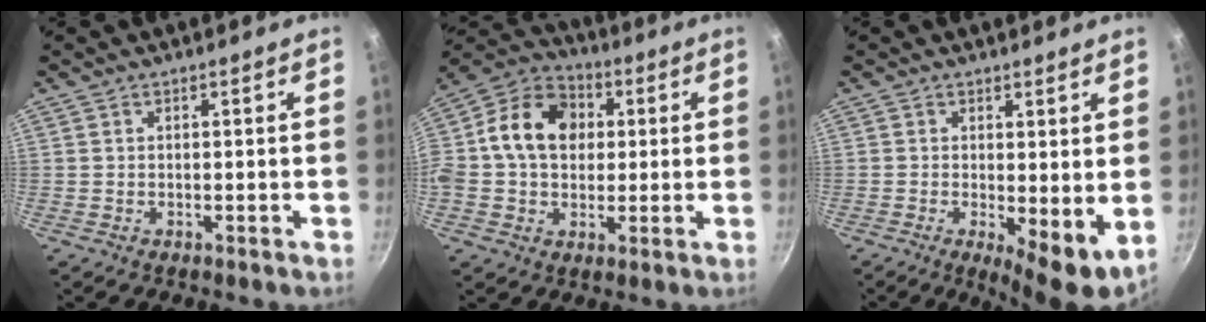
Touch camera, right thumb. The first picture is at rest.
{"total": 16.4, "force": [2.2, 12.7, 10.2], "torque": [-0.160, 0.029, 0.017]}
{"total": 6.7, "force": [0.0, 2.4, 6.3], "torque": [-0.086, -0.018, 0.004]}